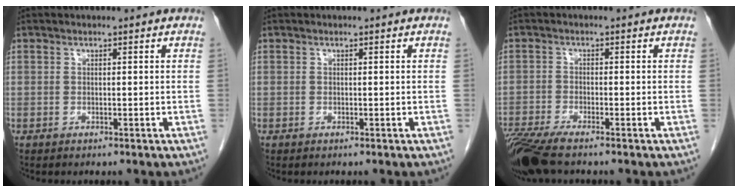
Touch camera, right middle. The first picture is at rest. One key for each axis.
{"total": 0.0}
{"total": 7.3, "fx": -5.9, "fy": 0.6, "fz": 4.3, "tx": -0.080, "ty": -0.021, "tz": -0.108}